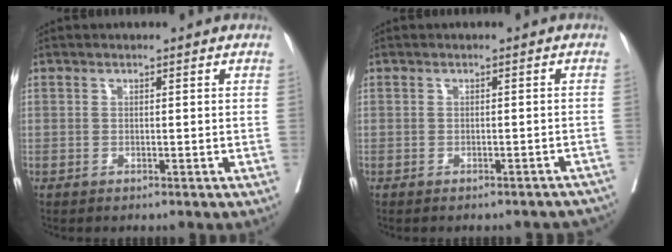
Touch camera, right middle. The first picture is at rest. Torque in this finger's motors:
{"motor_torque": [1.07, -1.07, 0.12, 0.04]}